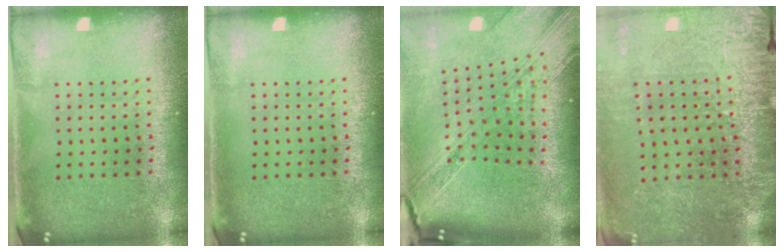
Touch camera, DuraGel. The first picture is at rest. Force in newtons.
{"total": 0.0}
{"total": 3.9, "press": 2.8, "slide": 2.6}
{"total": 2.9, "press": 2.9, "slide": 0.3}